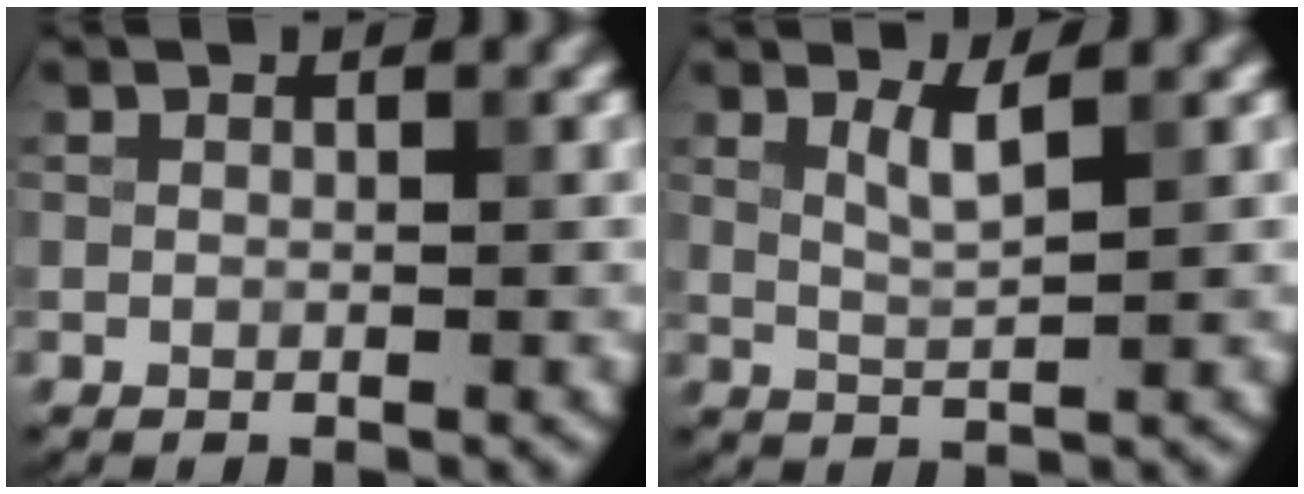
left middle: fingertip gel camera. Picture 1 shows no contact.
{"total": 2.1, "force": [1.1, 0.5, 1.8], "torque": [-0.030, -0.004, 0.022]}